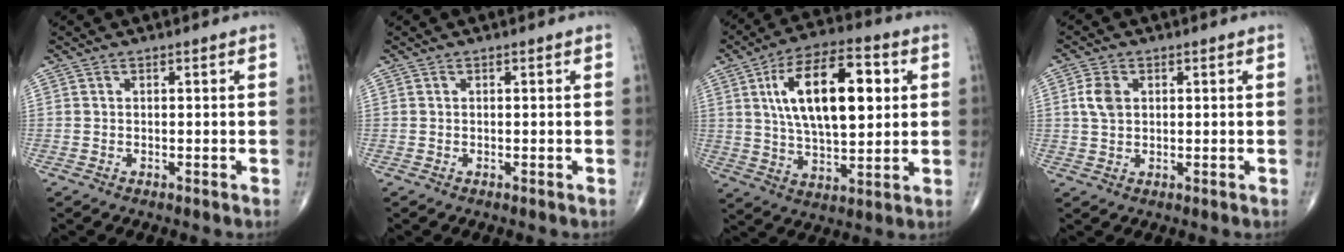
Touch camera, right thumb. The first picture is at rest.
{"total": 0.0}
{"total": 19.1, "force": [4.6, 8.6, 16.4], "torque": [-0.256, 0.001, 0.075]}
{"total": 4.0, "force": [0.9, 2.8, 2.7], "torque": [-0.053, 0.001, 0.017]}